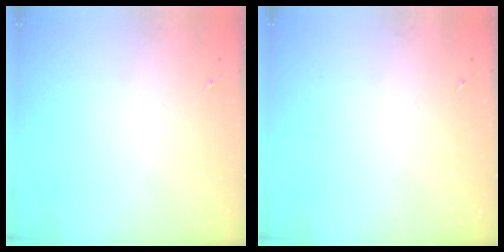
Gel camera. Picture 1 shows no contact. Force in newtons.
{"total": 0.0}